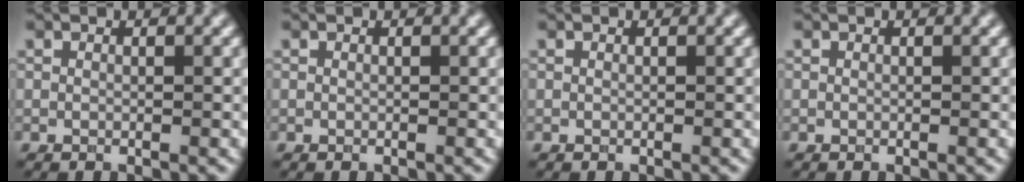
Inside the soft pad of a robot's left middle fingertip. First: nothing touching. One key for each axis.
{"total": 0.0}
{"total": 0.0}
{"total": 0.0}